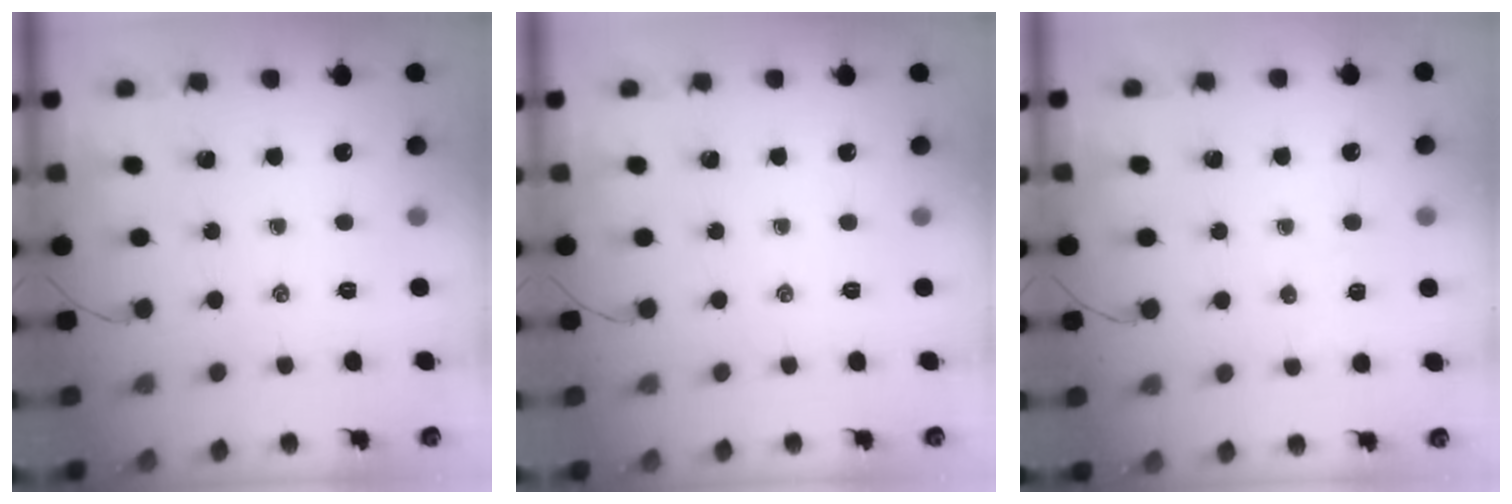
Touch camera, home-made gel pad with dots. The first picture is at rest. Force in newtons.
{"total": 0.0}
{"total": 2.4, "press": 2.3, "slide": 0.6}